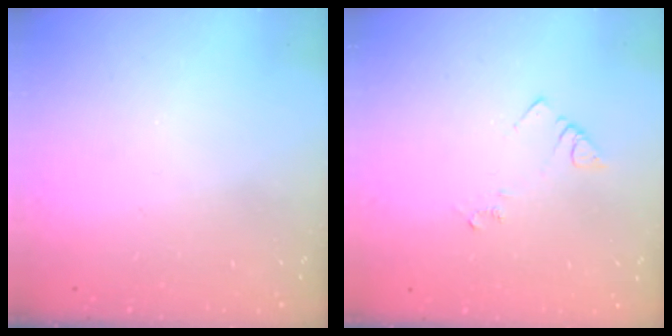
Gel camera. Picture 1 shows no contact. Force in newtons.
{"total": 4.1, "press": 4.1, "slide": 0.4}